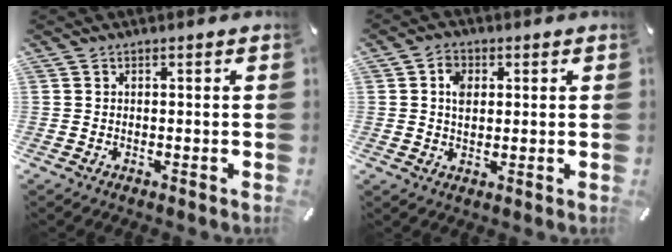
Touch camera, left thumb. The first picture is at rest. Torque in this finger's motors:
{"motor_torque": [0.03, 0.09, 0.22, 0.16, 0.00]}